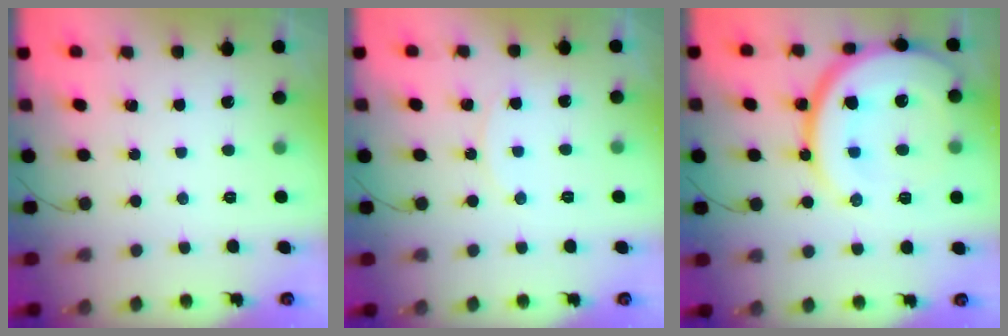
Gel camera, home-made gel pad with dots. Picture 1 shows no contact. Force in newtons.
{"total": 4.8, "press": 4.8, "slide": 0.4}
{"total": 23.2, "press": 23.1, "slide": 2.2}